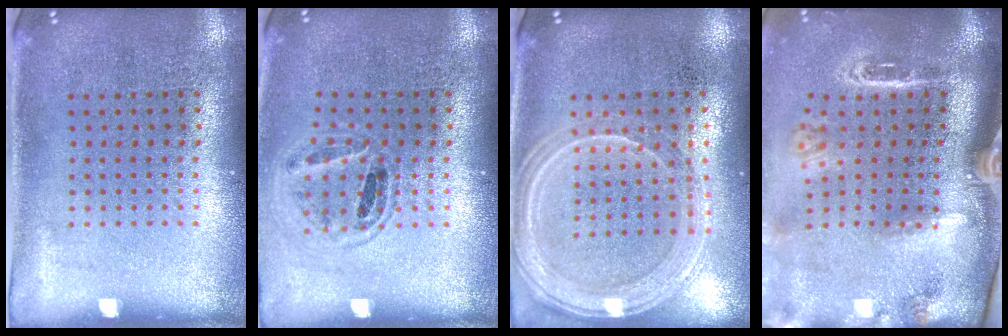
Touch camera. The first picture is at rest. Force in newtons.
{"total": 1.0, "press": 1.0, "slide": 0.1}
{"total": 1.4, "press": 1.3, "slide": 0.2}
{"total": 3.1, "press": 2.1, "slide": 2.3}